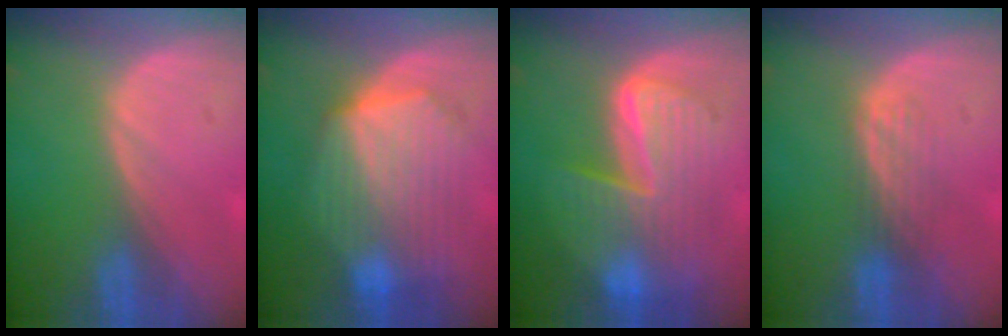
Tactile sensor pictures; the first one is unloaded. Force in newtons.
{"total": 10.1, "press": 10.0, "slide": 0.9}
{"total": 9.4, "press": 9.4, "slide": 0.8}
{"total": 3.4, "press": 3.0, "slide": 1.6}